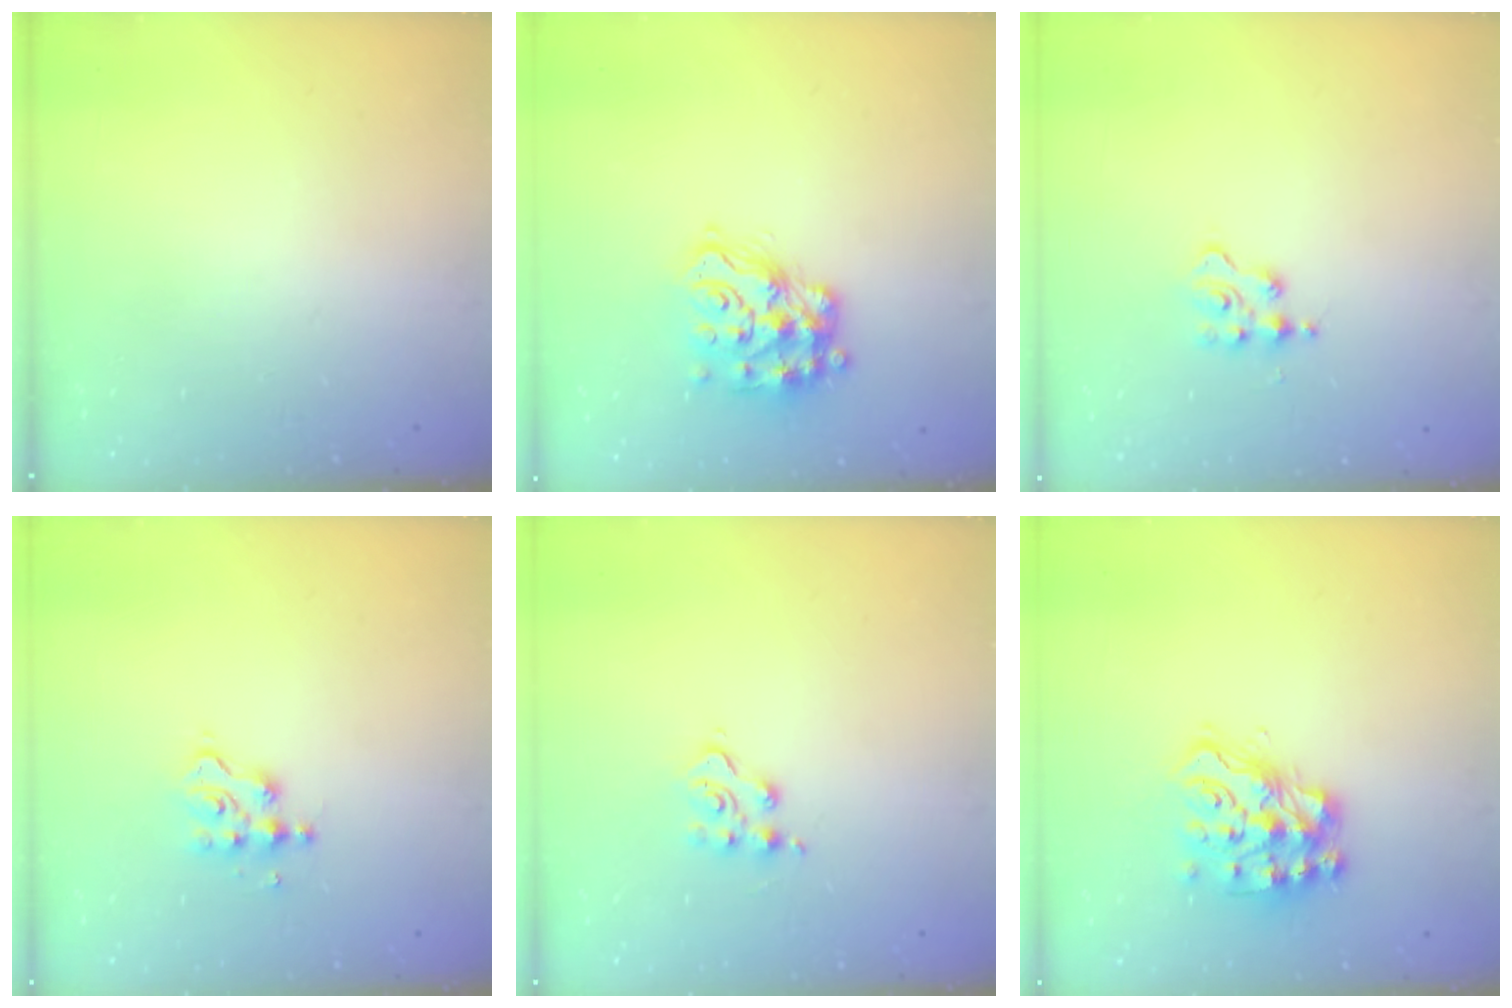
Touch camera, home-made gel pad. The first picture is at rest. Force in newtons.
{"total": 15.2, "press": 15.2, "slide": 0.9}
{"total": 2.3, "press": 2.2, "slide": 0.5}
{"total": 4.8, "press": 4.7, "slide": 0.4}
{"total": 4.7, "press": 4.6, "slide": 0.3}
{"total": 14.6, "press": 14.4, "slide": 2.0}